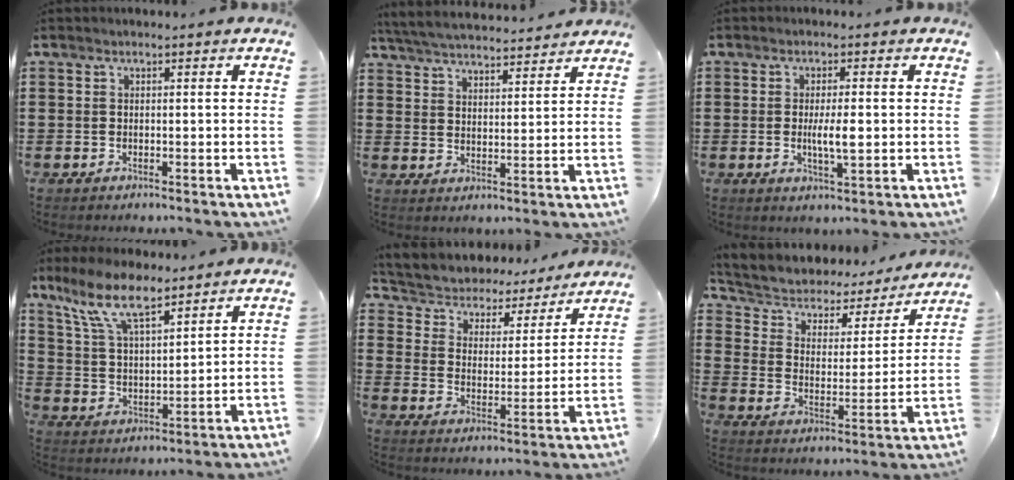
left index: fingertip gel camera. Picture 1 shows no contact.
{"total": 4.8, "force": [4.7, 0.3, 0.9], "torque": [-0.037, -0.025, 0.082]}
{"total": 4.3, "force": [-0.1, 0.9, 4.2], "torque": [-0.081, -0.004, -0.005]}
{"total": 9.7, "force": [7.5, 2.6, 5.5], "torque": [-0.129, -0.018, 0.138]}
{"total": 3.9, "force": [3.8, 1.1, -0.1], "torque": [-0.026, -0.033, 0.057]}
{"total": 3.9, "force": [3.0, 2.4, 0.8], "torque": [-0.040, -0.024, 0.042]}